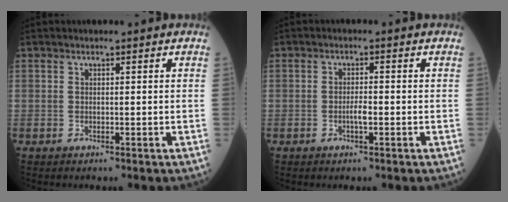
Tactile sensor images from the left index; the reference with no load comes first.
{"total": 1.7, "force": [-0.7, 0.3, 1.5], "torque": [-0.028, -0.003, -0.014]}